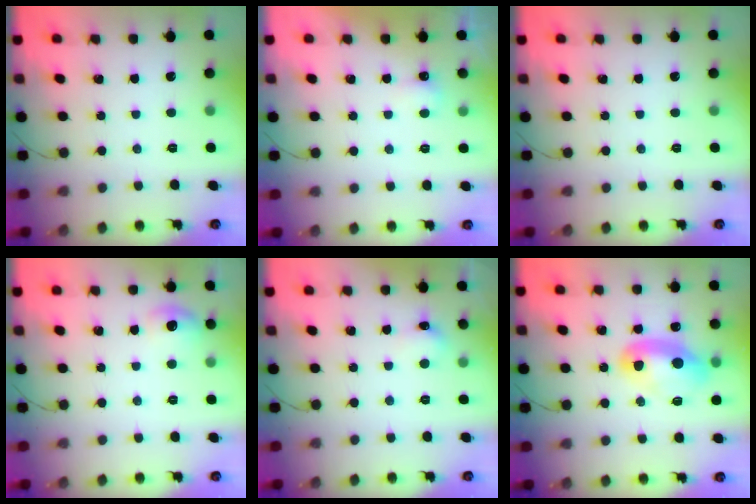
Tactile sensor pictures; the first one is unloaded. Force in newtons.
{"total": 3.1, "press": 3.0, "slide": 0.7}
{"total": 0.0}
{"total": 7.9, "press": 6.9, "slide": 3.9}
{"total": 5.4, "press": 5.2, "slide": 1.6}
{"total": 11.8, "press": 11.8, "slide": 0.9}